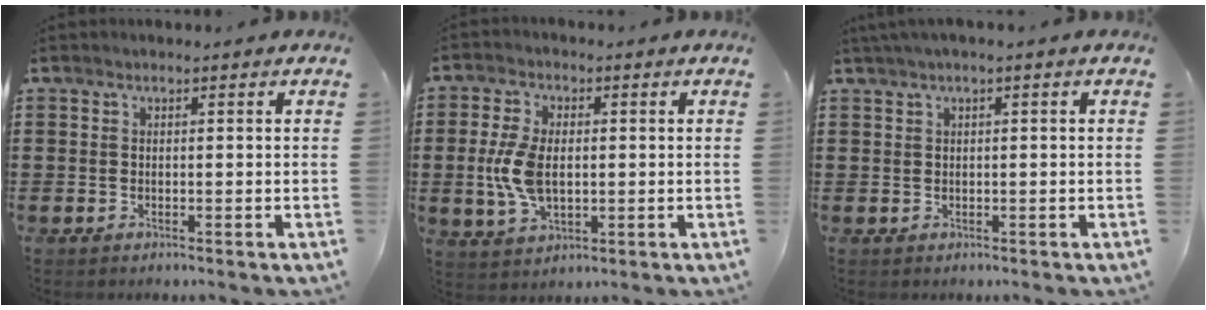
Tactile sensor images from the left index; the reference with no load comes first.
{"total": 7.9, "force": [0.1, 4.6, 6.4], "torque": [-0.156, 0.003, -0.005]}
{"total": 1.1, "force": [0.1, 0.0, 1.1], "torque": [-0.018, -0.004, 0.002]}